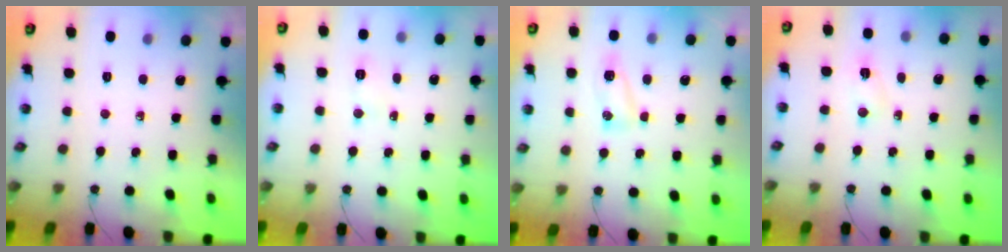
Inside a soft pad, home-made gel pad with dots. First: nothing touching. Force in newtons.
{"total": 4.0, "press": 4.0, "slide": 0.4}
{"total": 7.9, "press": 5.6, "slide": 5.6}
{"total": 2.3, "press": 2.2, "slide": 0.4}